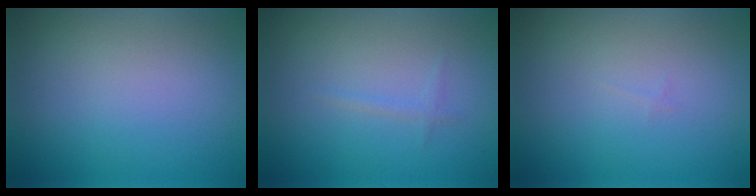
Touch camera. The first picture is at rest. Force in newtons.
{"total": 0.7, "press": 0.7, "slide": 0.1}
{"total": 0.0}